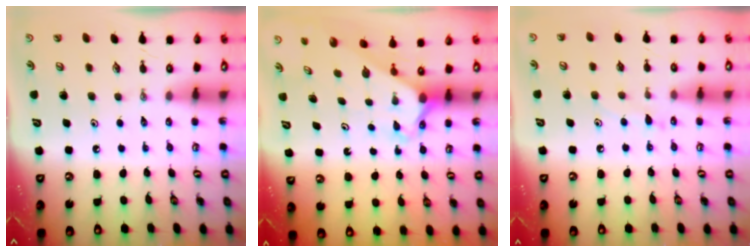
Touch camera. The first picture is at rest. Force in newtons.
{"total": 2.2, "press": 2.2, "slide": 0.1}
{"total": 6.4, "press": 6.4, "slide": 0.6}